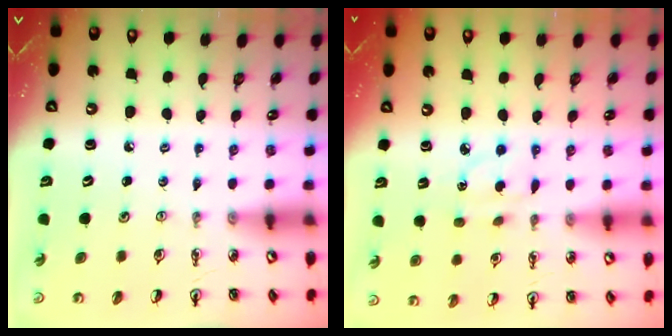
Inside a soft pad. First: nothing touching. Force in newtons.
{"total": 3.5, "press": 3.5, "slide": 0.7}